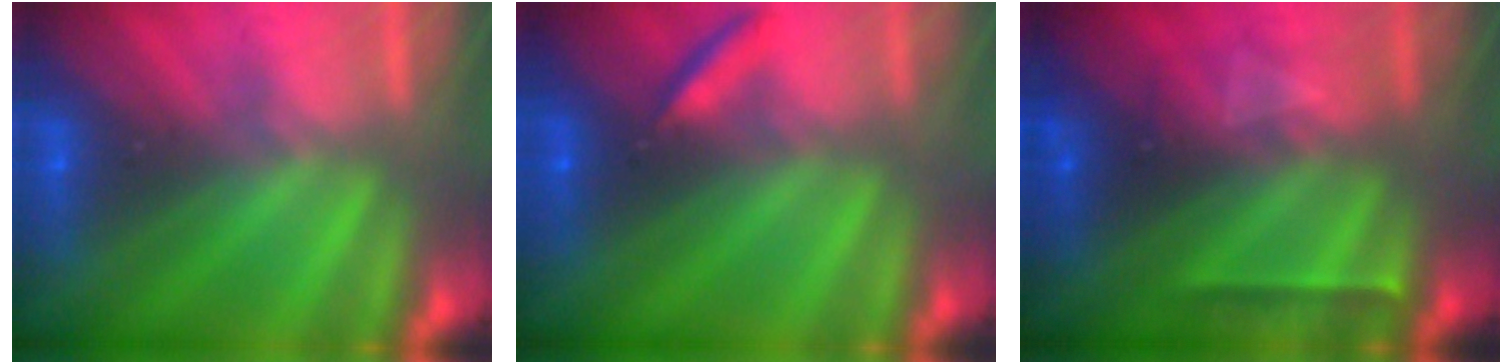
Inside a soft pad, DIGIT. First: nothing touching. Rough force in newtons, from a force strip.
{"total": 2.1}
{"total": 2.3}